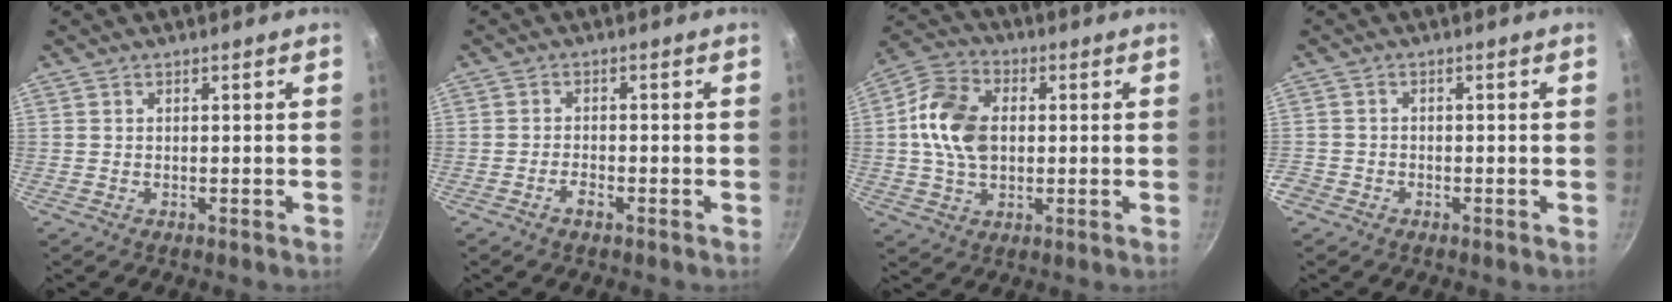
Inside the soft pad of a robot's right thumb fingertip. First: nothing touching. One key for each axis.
{"total": 2.1, "fx": -1.4, "fy": 0.8, "fz": 1.4, "tx": -0.026, "ty": 0.013, "tz": -0.029}
{"total": 12.8, "fx": 0.9, "fy": 8.8, "fz": 9.2, "tx": -0.156, "ty": 0.014, "tz": 0.002}
{"total": 2.8, "fx": -1.8, "fy": 2.0, "fz": 0.7, "tx": -0.021, "ty": 0.011, "tz": -0.036}